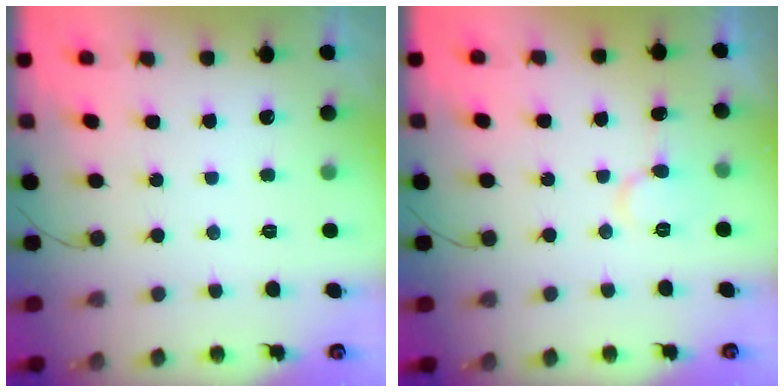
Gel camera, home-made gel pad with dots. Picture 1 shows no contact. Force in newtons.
{"total": 6.1, "press": 6.1, "slide": 0.2}